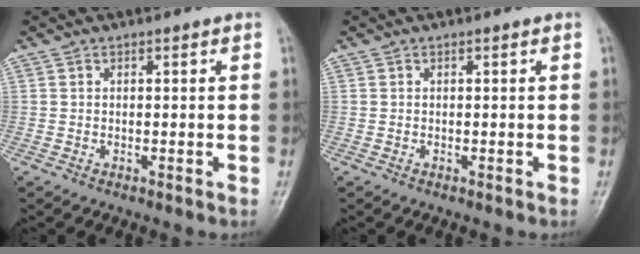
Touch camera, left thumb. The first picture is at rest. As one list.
[{"total": 0.0}]